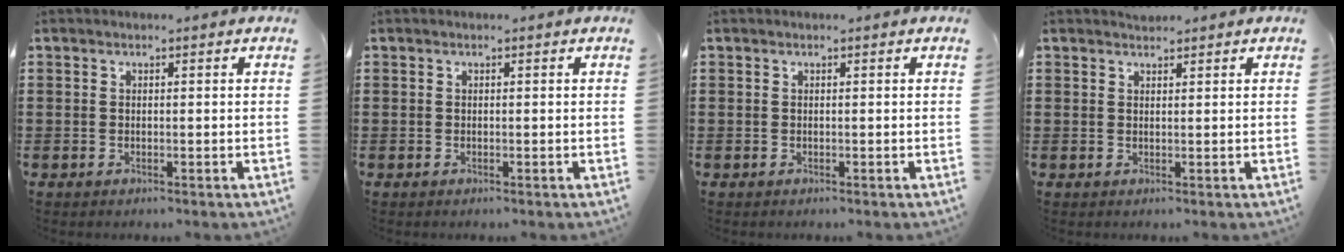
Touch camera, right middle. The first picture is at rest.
{"total": 0.0}
{"total": 0.0}
{"total": 1.1, "force": [1.0, 0.2, -0.2], "torque": [0.002, 0.000, 0.020]}